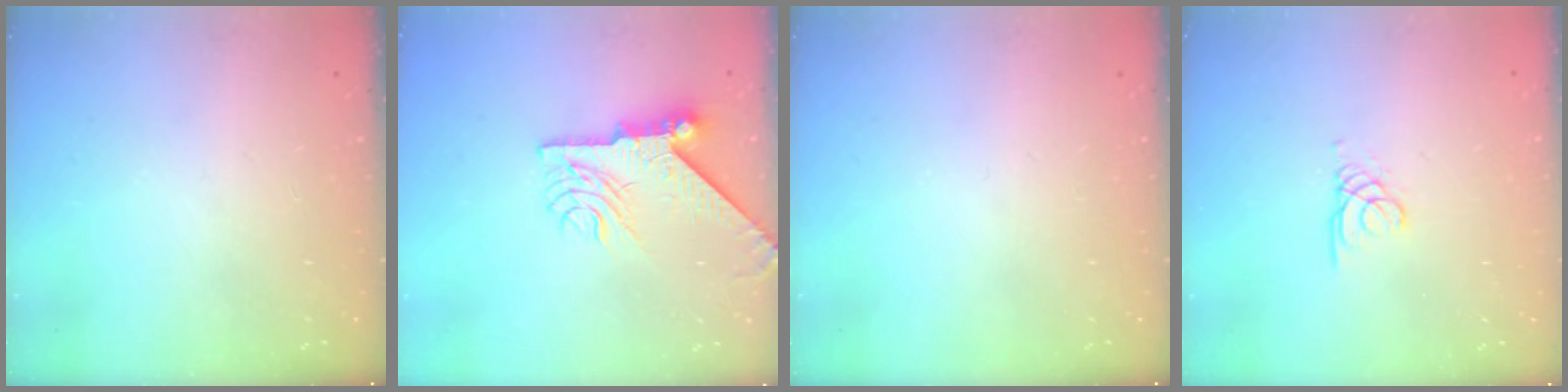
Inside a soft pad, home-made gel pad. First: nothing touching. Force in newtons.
{"total": 9.5, "press": 9.4, "slide": 1.1}
{"total": 0.0}
{"total": 1.7, "press": 1.7, "slide": 0.1}